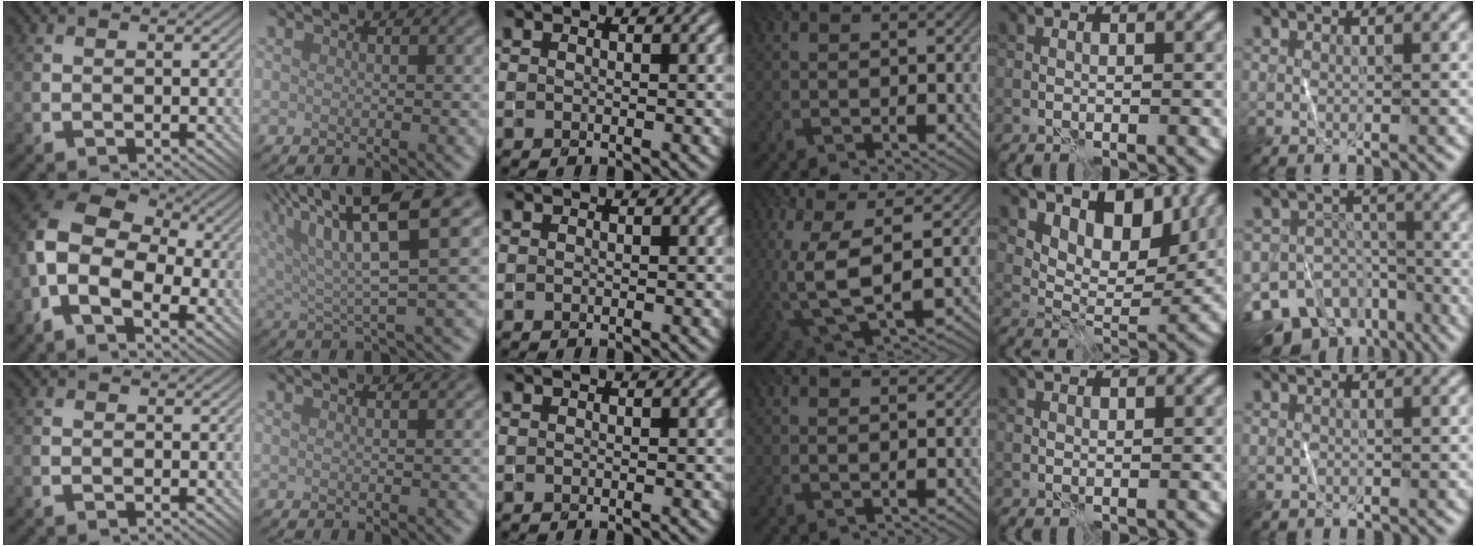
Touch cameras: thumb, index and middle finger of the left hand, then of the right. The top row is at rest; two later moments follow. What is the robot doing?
{"motion": "fold", "object": "shorts"}